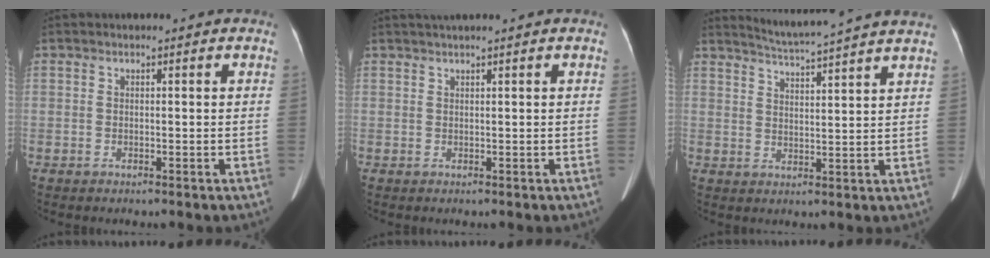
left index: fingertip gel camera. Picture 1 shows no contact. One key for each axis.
{"total": 2.3, "fx": 1.8, "fy": -0.5, "fz": 1.4, "tx": -0.017, "ty": 0.019, "tz": 0.035}
{"total": 11.3, "fx": 10.4, "fy": -1.7, "fz": 4.0, "tx": -0.074, "ty": -0.012, "tz": 0.138}